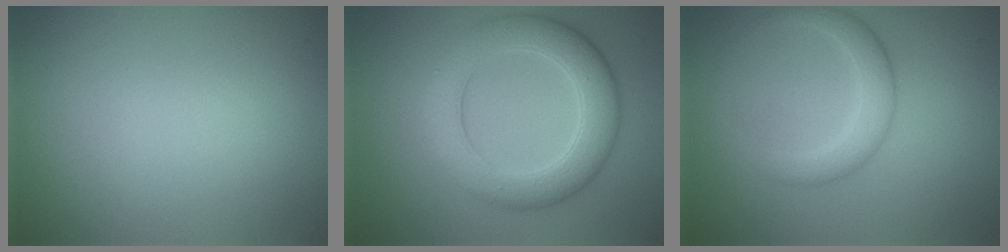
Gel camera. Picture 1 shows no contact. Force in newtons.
{"total": 6.1, "press": 6.1, "slide": 0.1}
{"total": 2.9, "press": 2.9, "slide": 0.1}